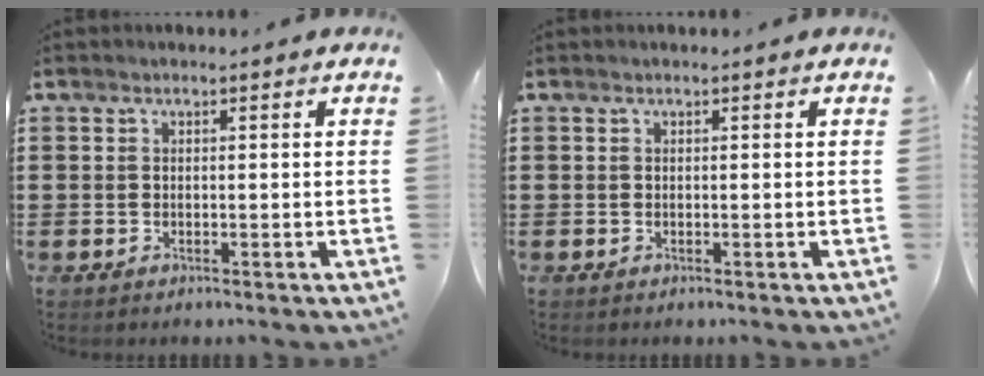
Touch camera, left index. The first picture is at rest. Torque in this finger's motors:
{"motor_torque": [-0.04, -0.03, 0.00, 0.01]}